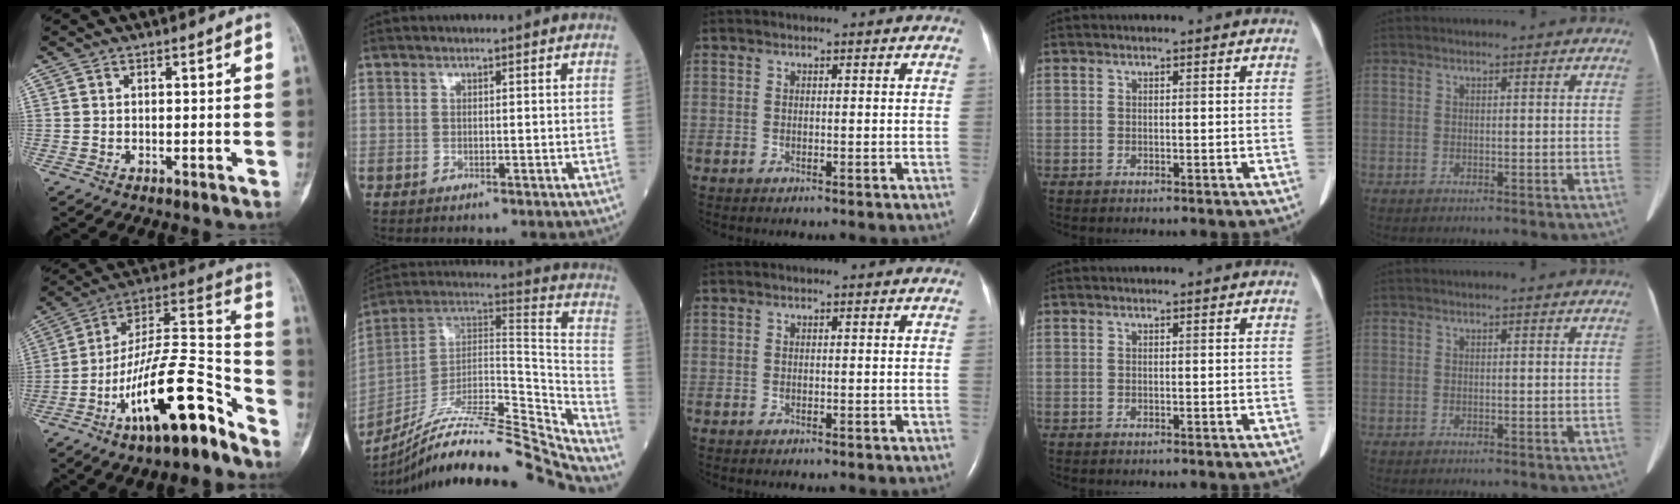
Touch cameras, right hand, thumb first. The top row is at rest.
{"thumb": {"total": 21.4, "force": [-12.7, 6.0, 16.2], "torque": [-0.267, 0.101, -0.219]}, "index": {"total": 28.4, "force": [-25.6, 0.0, 12.5], "torque": [-0.169, -0.005, -0.401]}}